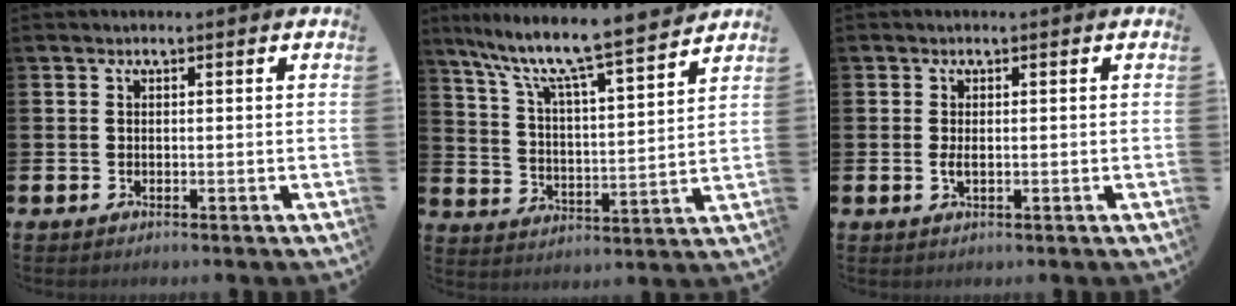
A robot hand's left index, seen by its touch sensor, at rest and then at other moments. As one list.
[{"total": 9.5, "force": [8.5, 0.5, 4.2], "torque": [-0.109, -0.068, 0.138]}, {"total": 1.3, "force": [0.0, 0.5, 1.3], "torque": [-0.016, -0.001, -0.003]}]